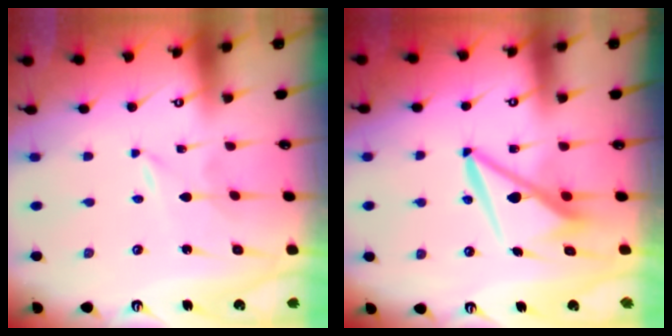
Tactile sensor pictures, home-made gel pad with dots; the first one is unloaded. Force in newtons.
{"total": 9.2, "press": 9.1, "slide": 1.6}